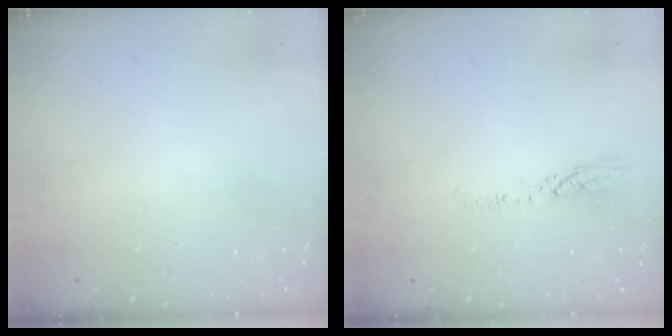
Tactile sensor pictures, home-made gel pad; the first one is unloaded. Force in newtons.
{"total": 3.5, "press": 3.5, "slide": 0.3}